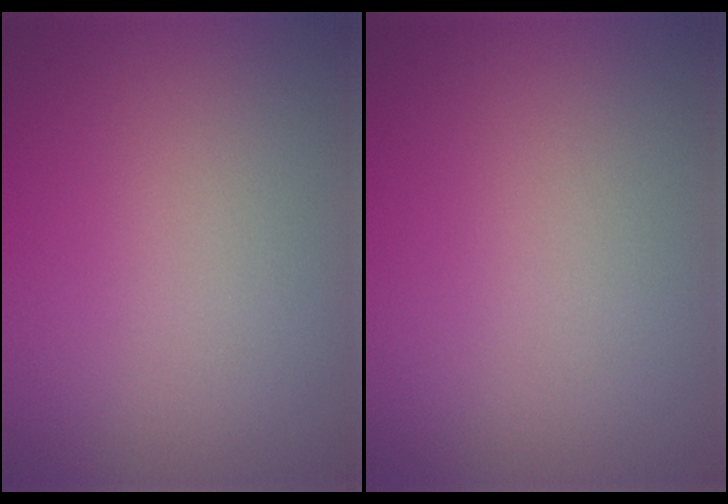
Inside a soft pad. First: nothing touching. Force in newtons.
{"total": 0.0}